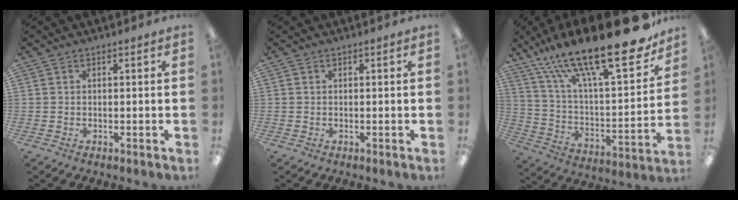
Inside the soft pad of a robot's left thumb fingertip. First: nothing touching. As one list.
[{"total": 0.0}, {"total": 28.6, "force": [19.8, 7.7, 19.1], "torque": [-0.311, -0.125, 0.328]}]